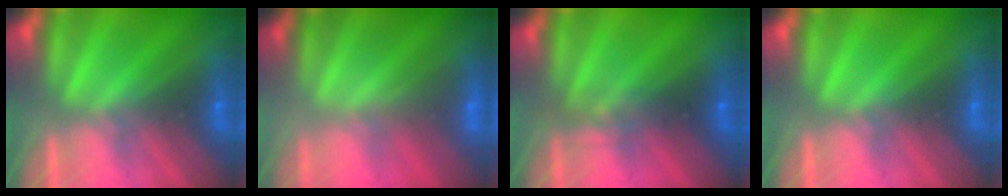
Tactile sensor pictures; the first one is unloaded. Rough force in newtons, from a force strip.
{"total": 2.2}
{"total": 2.3}
{"total": 0.0}